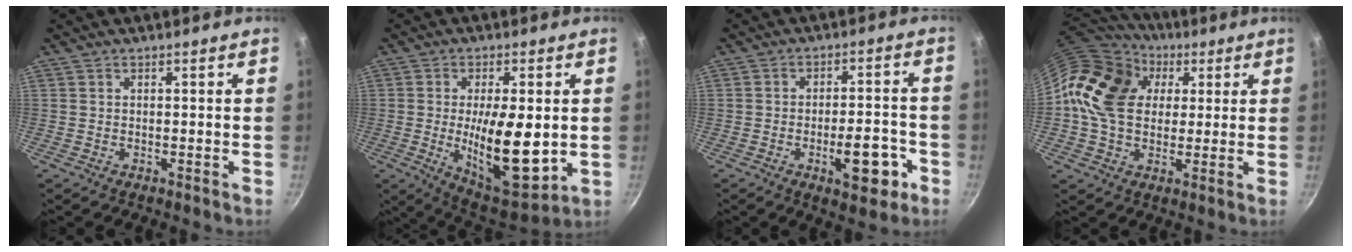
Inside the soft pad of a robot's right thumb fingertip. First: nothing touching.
{"total": 16.8, "force": [-1.0, 6.6, 15.4], "torque": [-0.230, -0.019, -0.005]}
{"total": 9.8, "force": [-3.9, 4.3, 7.9], "torque": [-0.079, 0.026, -0.048]}
{"total": 18.8, "force": [3.8, 14.0, 11.9], "torque": [-0.191, 0.022, 0.051]}